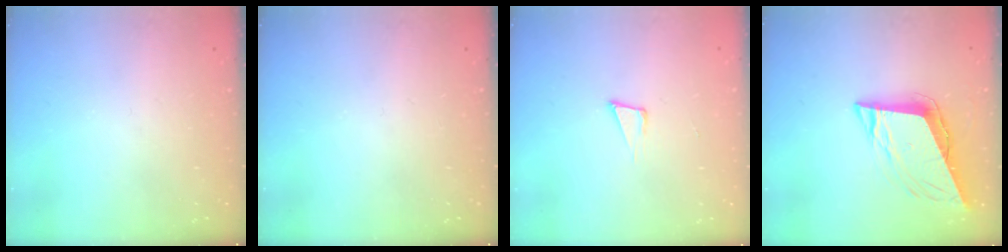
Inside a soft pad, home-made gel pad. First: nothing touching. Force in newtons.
{"total": 0.0}
{"total": 5.1, "press": 3.8, "slide": 3.3}
{"total": 10.9, "press": 10.3, "slide": 3.4}